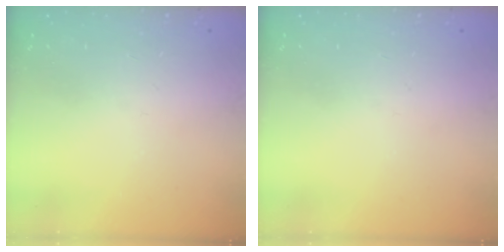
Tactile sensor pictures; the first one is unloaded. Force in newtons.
{"total": 0.0}